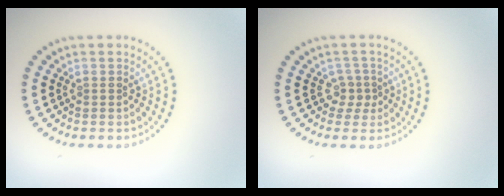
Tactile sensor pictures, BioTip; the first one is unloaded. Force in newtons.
{"total": 1.7, "press": 1.2, "slide": 1.3}